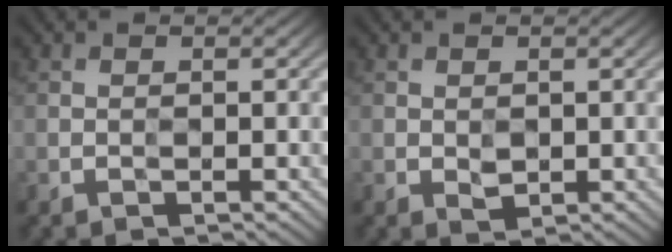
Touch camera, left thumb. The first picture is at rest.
{"total": 1.3, "force": [0.1, 1.1, 0.7], "torque": [-0.013, -0.003, 0.005]}